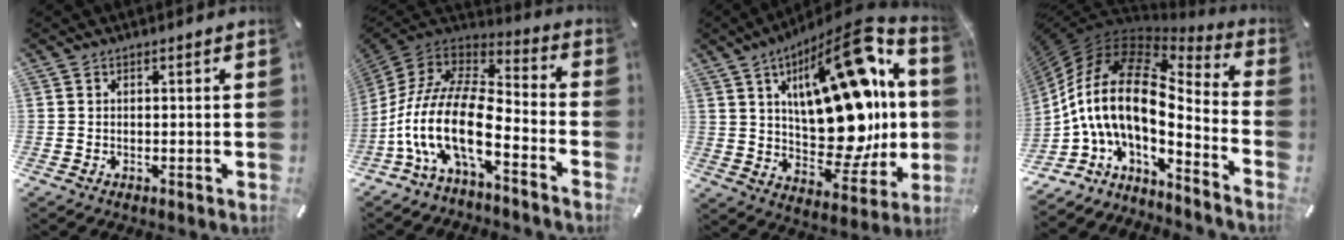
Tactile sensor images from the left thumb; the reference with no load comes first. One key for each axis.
{"total": 19.4, "fx": -9.0, "fy": 7.2, "fz": 15.5, "tx": -0.360, "ty": 0.002, "tz": -0.173}
{"total": 26.1, "fx": 7.2, "fy": 13.4, "fz": 21.2, "tx": -0.298, "ty": -0.052, "tz": 0.125}
{"total": 16.7, "fx": -0.2, "fy": 8.8, "fz": 14.2, "tx": -0.319, "ty": -0.035, "tz": -0.016}